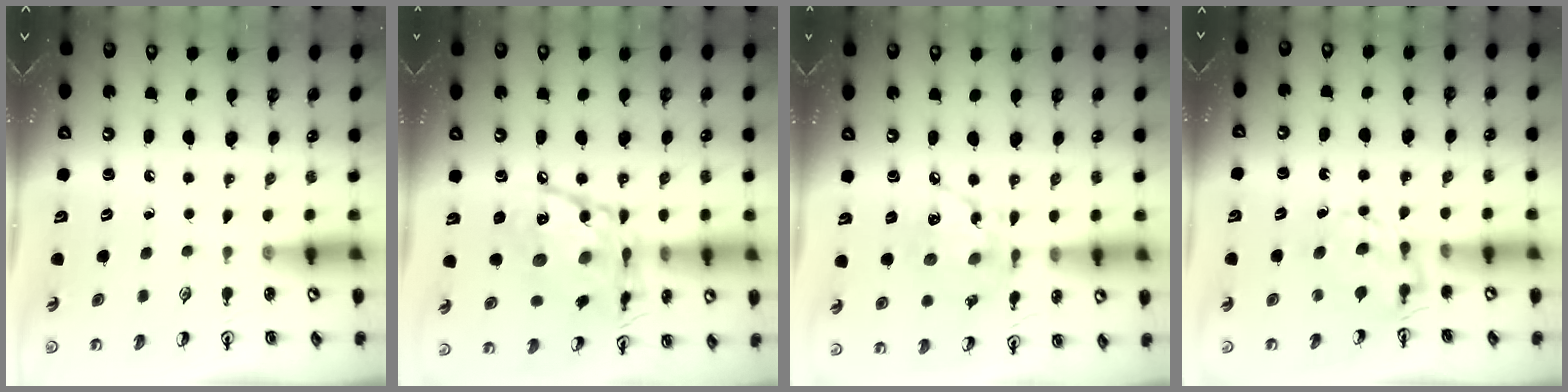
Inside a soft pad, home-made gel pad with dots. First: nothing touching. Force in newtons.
{"total": 18.8, "press": 18.7, "slide": 1.4}
{"total": 13.5, "press": 13.4, "slide": 1.0}
{"total": 6.3, "press": 6.3, "slide": 0.6}